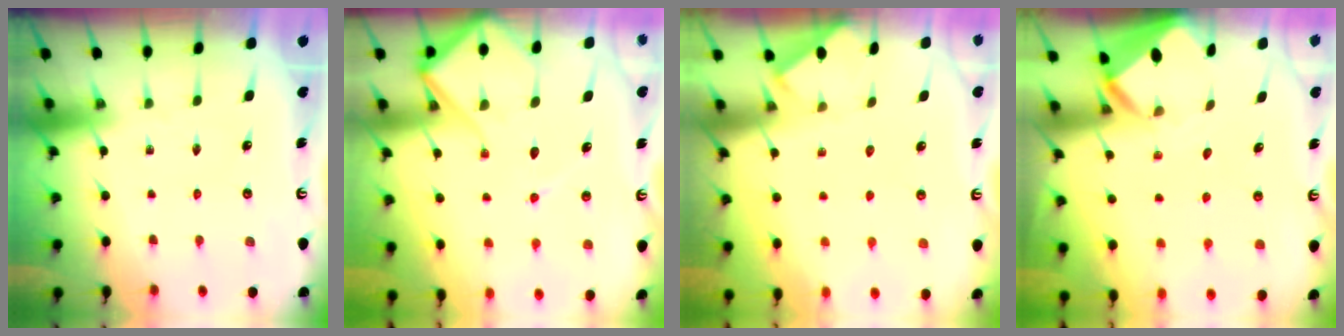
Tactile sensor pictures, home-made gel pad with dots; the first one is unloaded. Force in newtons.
{"total": 10.3, "press": 10.2, "slide": 1.0}
{"total": 1.9, "press": 1.9, "slide": 0.3}
{"total": 3.2, "press": 3.2, "slide": 0.2}